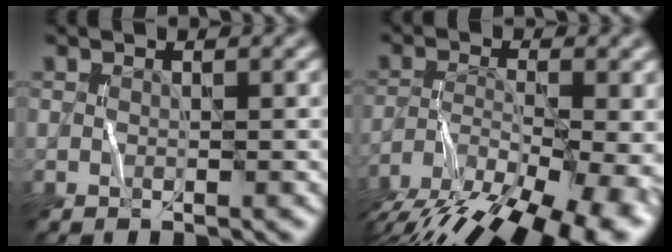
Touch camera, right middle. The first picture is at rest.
{"total": 14.2, "force": [-10.0, 5.8, 8.2], "torque": [-0.134, -0.032, -0.135]}